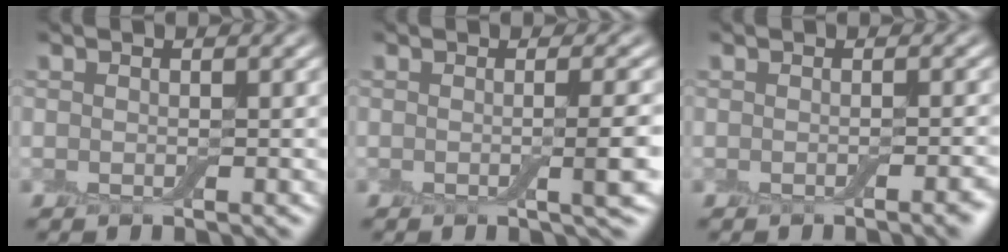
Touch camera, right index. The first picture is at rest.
{"total": 2.9, "force": [-0.5, 0.4, 2.8], "torque": [-0.038, -0.003, -0.010]}
{"total": 1.5, "force": [-0.8, 0.2, 1.2], "torque": [-0.012, 0.000, -0.009]}